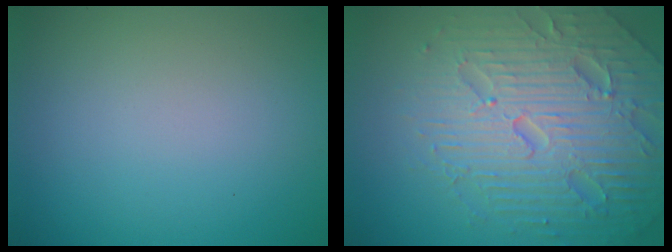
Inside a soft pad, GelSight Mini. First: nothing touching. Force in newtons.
{"total": 7.4, "press": 7.3, "slide": 1.6}